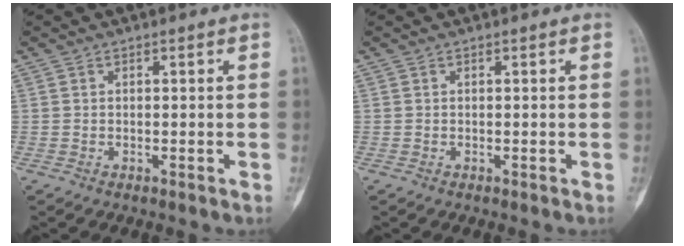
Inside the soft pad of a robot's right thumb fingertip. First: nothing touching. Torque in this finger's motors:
{"motor_torque": [0.00, 0.00, 0.09, -0.08, 0.00]}